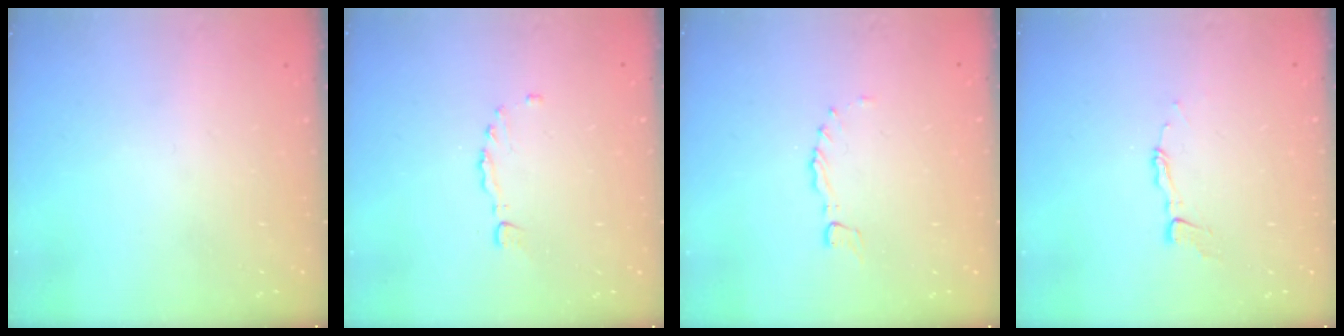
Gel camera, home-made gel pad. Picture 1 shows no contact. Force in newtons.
{"total": 1.4, "press": 1.3, "slide": 0.3}
{"total": 0.0}
{"total": 3.3, "press": 3.3, "slide": 0.4}